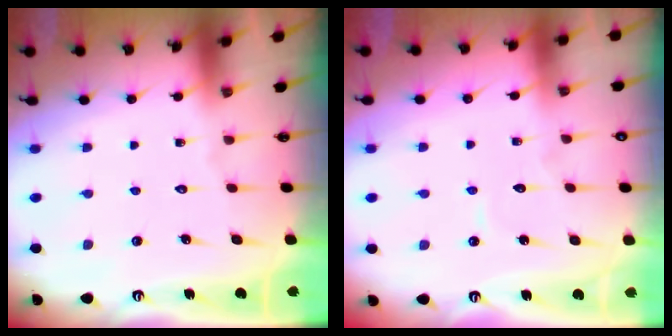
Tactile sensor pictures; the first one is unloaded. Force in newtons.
{"total": 4.1, "press": 4.1, "slide": 0.3}